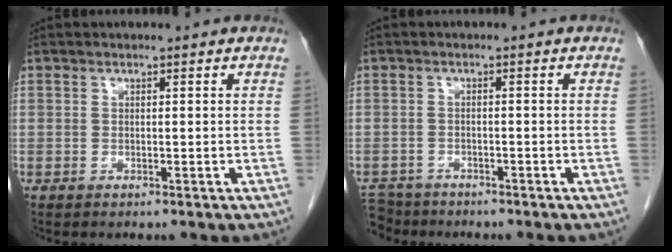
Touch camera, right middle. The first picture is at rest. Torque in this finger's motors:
{"motor_torque": [-0.14, -0.10, 0.02, 0.00]}